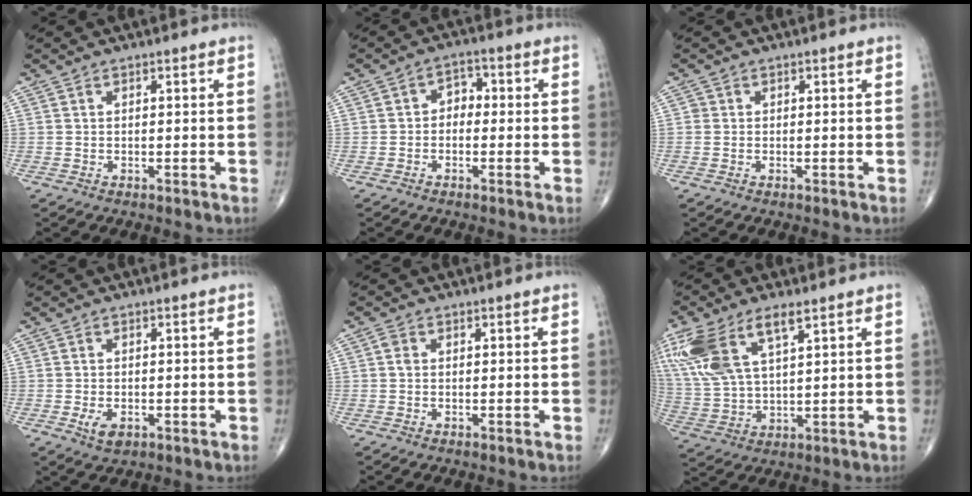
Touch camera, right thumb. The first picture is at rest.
{"total": 3.6, "force": [-0.4, 2.8, 2.3], "torque": [-0.014, 0.017, -0.019]}
{"total": 0.7, "force": [0.0, 0.6, 0.1], "torque": [0.003, 0.003, -0.001]}
{"total": 3.5, "force": [-1.1, 2.0, 2.6], "torque": [-0.043, -0.002, -0.013]}
{"total": 1.3, "force": [0.1, 1.0, 0.8], "torque": [-0.012, 0.002, -0.001]}
{"total": 15.4, "force": [7.4, 6.5, 11.8], "torque": [-0.263, -0.011, 0.151]}